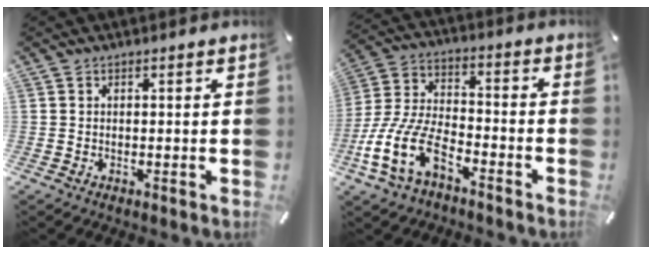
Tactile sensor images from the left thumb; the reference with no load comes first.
{"total": 14.4, "force": [-8.5, 7.0, 9.2], "torque": [-0.200, 0.031, -0.158]}